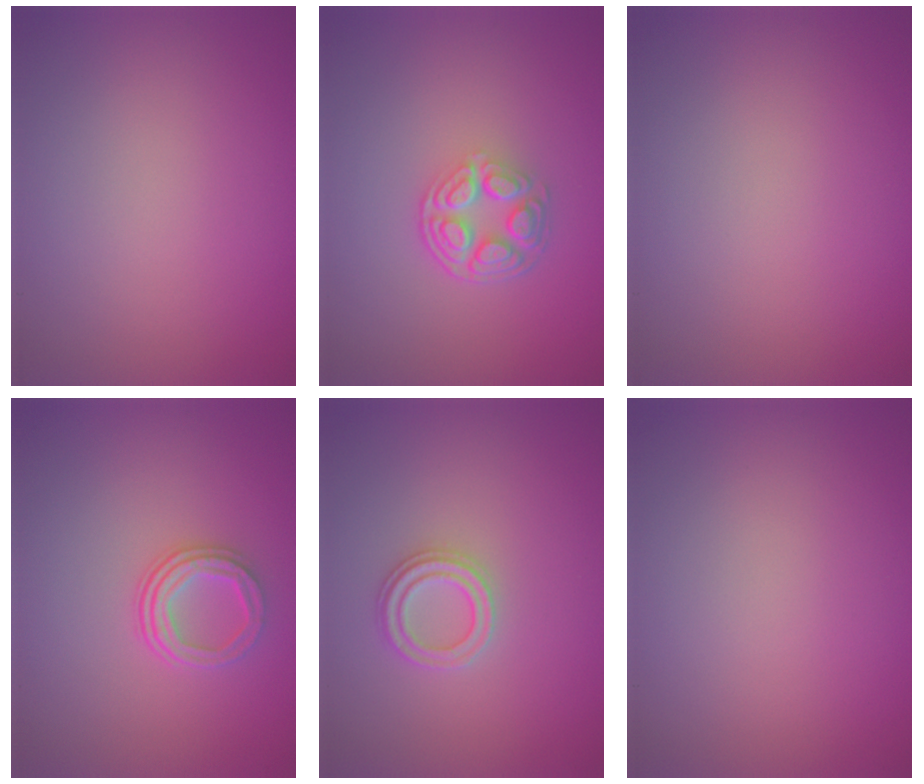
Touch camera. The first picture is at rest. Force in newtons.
{"total": 4.5, "press": 3.2, "slide": 3.1}
{"total": 0.0}
{"total": 3.0, "press": 2.4, "slide": 1.7}
{"total": 2.3, "press": 2.1, "slide": 0.8}
{"total": 0.0}